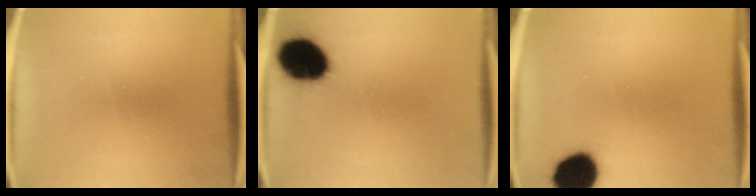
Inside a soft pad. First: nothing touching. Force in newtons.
{"total": 15.2}
{"total": 12.6}